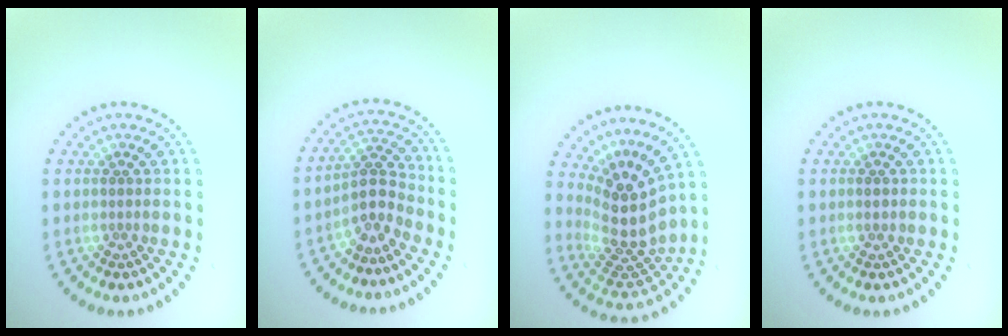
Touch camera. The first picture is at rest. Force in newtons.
{"total": 3.0, "press": 2.4, "slide": 1.8}
{"total": 5.1, "press": 3.7, "slide": 3.5}
{"total": 1.0, "press": 1.0, "slide": 0.2}